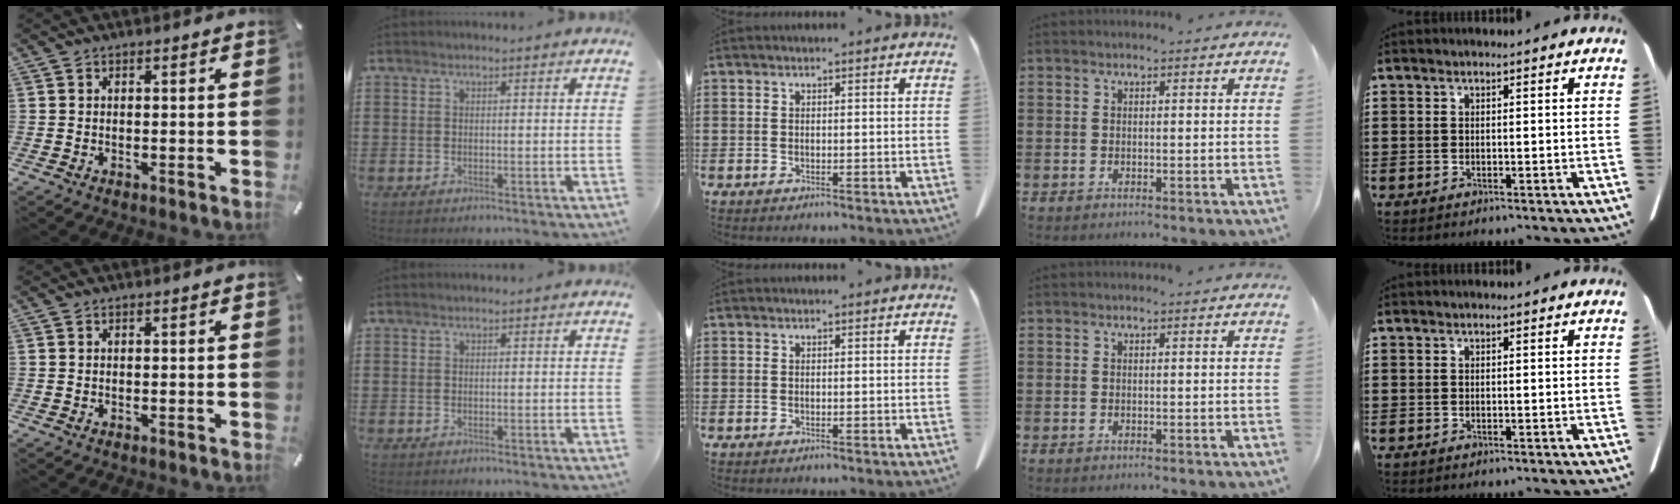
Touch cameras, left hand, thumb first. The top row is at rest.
{}